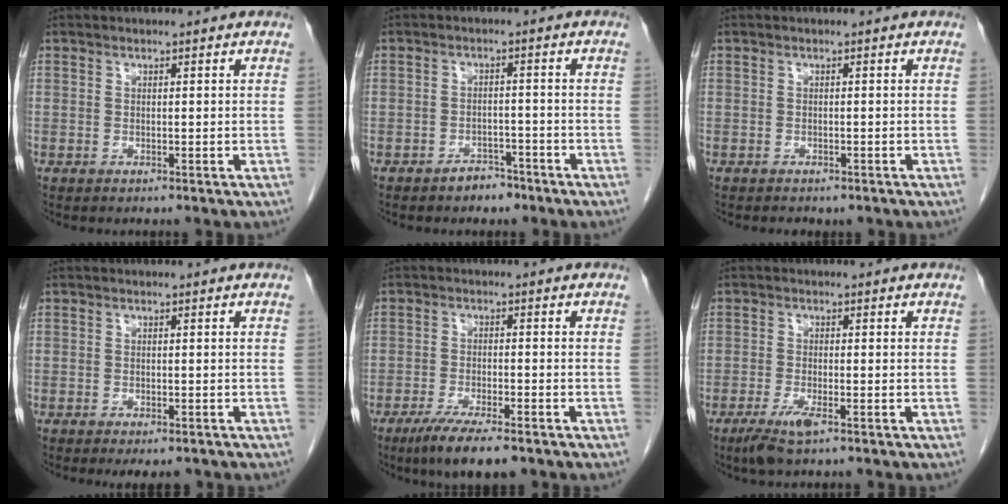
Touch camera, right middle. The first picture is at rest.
{"total": 3.0, "force": [-2.4, 1.7, 0.9], "torque": [-0.016, 0.006, -0.032]}
{"total": 2.0, "force": [-1.6, 0.9, 0.7], "torque": [-0.012, -0.002, -0.016]}
{"total": 3.5, "force": [-2.8, 1.2, 1.7], "torque": [-0.017, -0.005, -0.035]}
{"total": 8.1, "force": [-5.8, 1.3, 5.5], "torque": [-0.089, -0.017, -0.091]}
{"total": 3.9, "force": [-2.4, 0.5, 2.9], "torque": [-0.067, -0.010, -0.045]}